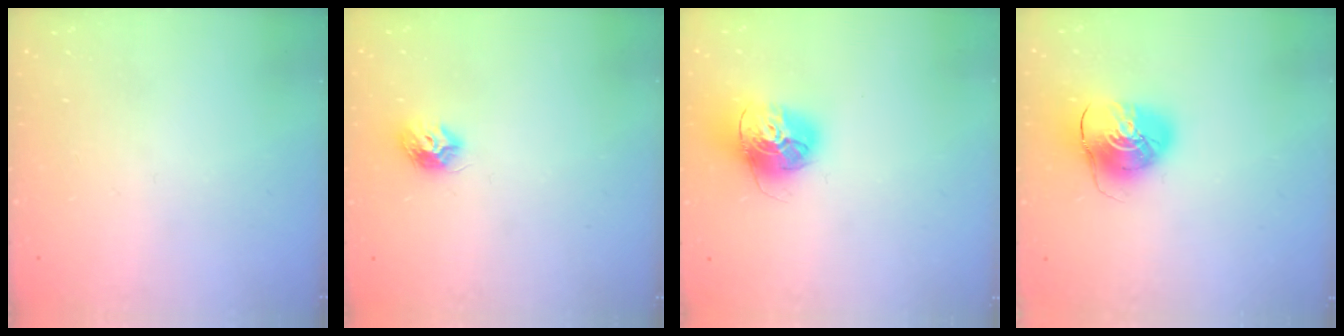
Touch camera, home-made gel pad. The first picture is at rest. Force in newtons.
{"total": 8.0, "press": 8.0, "slide": 0.5}
{"total": 15.7, "press": 15.6, "slide": 1.6}
{"total": 9.4, "press": 9.3, "slide": 1.3}